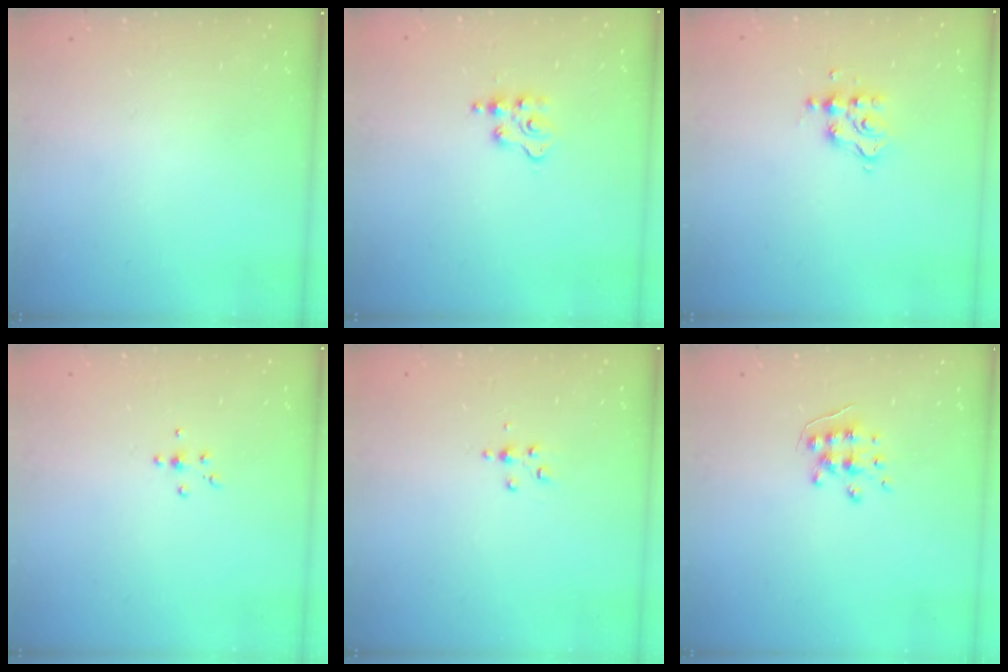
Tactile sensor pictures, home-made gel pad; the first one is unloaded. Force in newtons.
{"total": 3.9, "press": 3.8, "slide": 0.5}
{"total": 5.4, "press": 5.4, "slide": 0.4}
{"total": 4.6, "press": 4.4, "slide": 1.2}
{"total": 3.6, "press": 3.6, "slide": 0.4}
{"total": 5.9, "press": 5.9, "slide": 0.5}